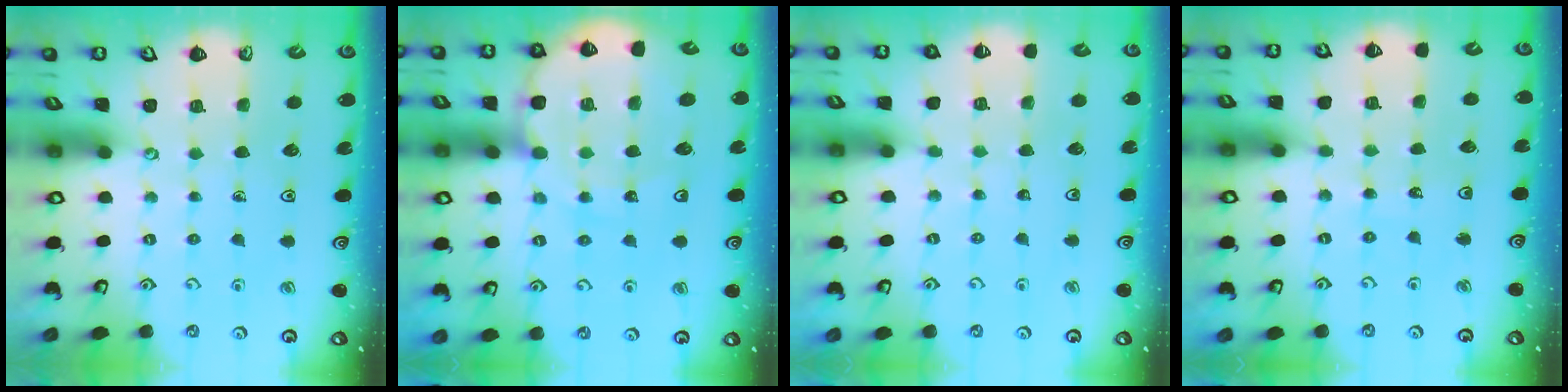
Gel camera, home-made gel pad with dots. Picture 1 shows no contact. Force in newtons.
{"total": 10.8, "press": 10.7, "slide": 1.3}
{"total": 2.2, "press": 2.1, "slide": 0.5}
{"total": 4.0, "press": 4.0, "slide": 0.5}